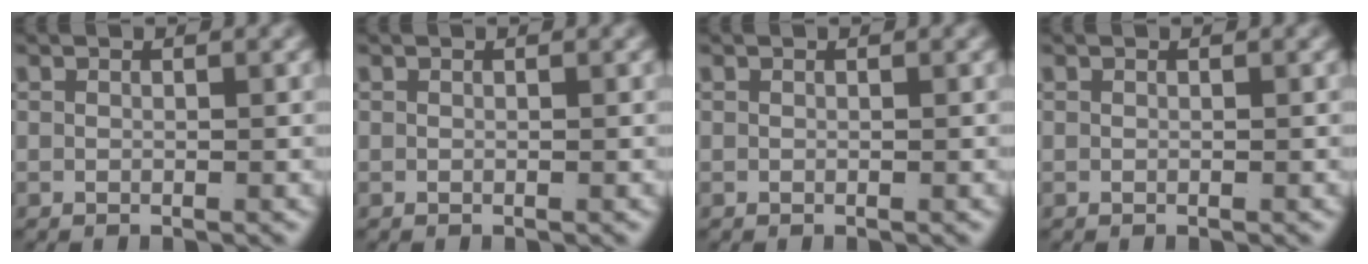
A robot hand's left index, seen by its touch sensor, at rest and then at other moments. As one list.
[{"total": 0.0}, {"total": 0.0}, {"total": 0.0}]